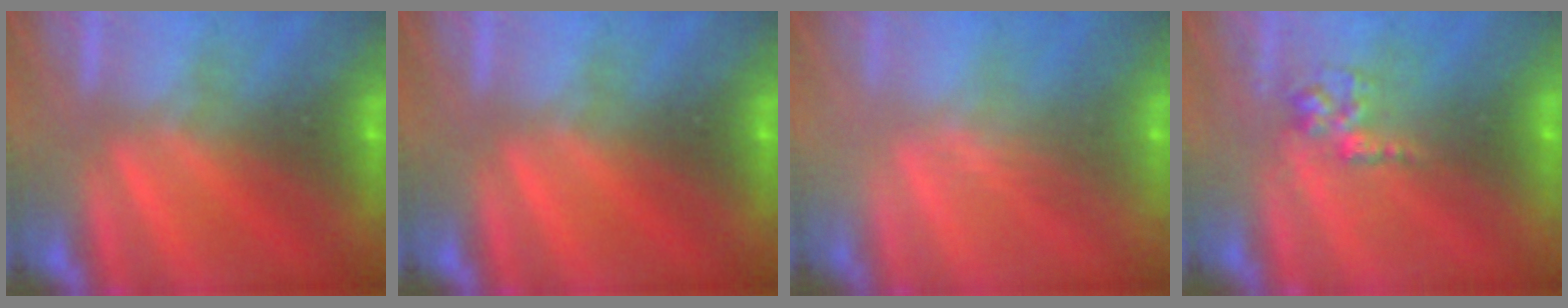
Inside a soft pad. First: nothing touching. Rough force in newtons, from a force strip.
{"total": 0.0}
{"total": 2.4}
{"total": 2.8}